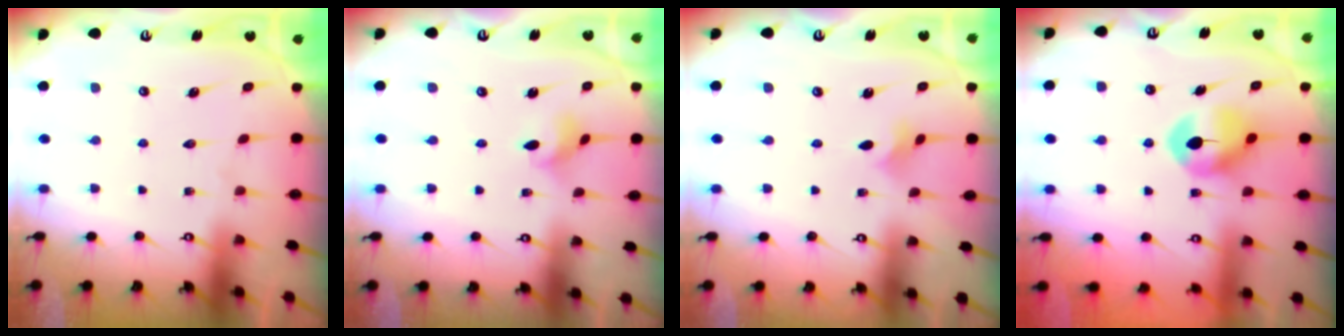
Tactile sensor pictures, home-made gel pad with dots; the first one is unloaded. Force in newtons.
{"total": 3.3, "press": 3.2, "slide": 0.7}
{"total": 2.3, "press": 2.2, "slide": 0.5}
{"total": 8.1, "press": 8.0, "slide": 0.6}